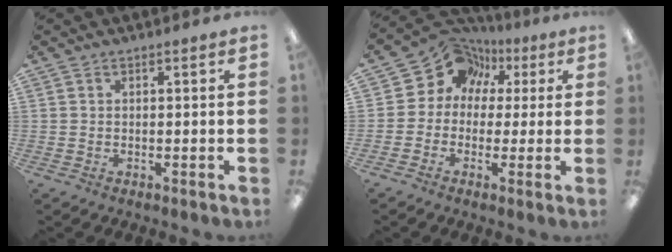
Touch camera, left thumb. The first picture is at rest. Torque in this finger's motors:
{"motor_torque": [-0.09, 0.66, 0.10, -0.05, -0.05]}